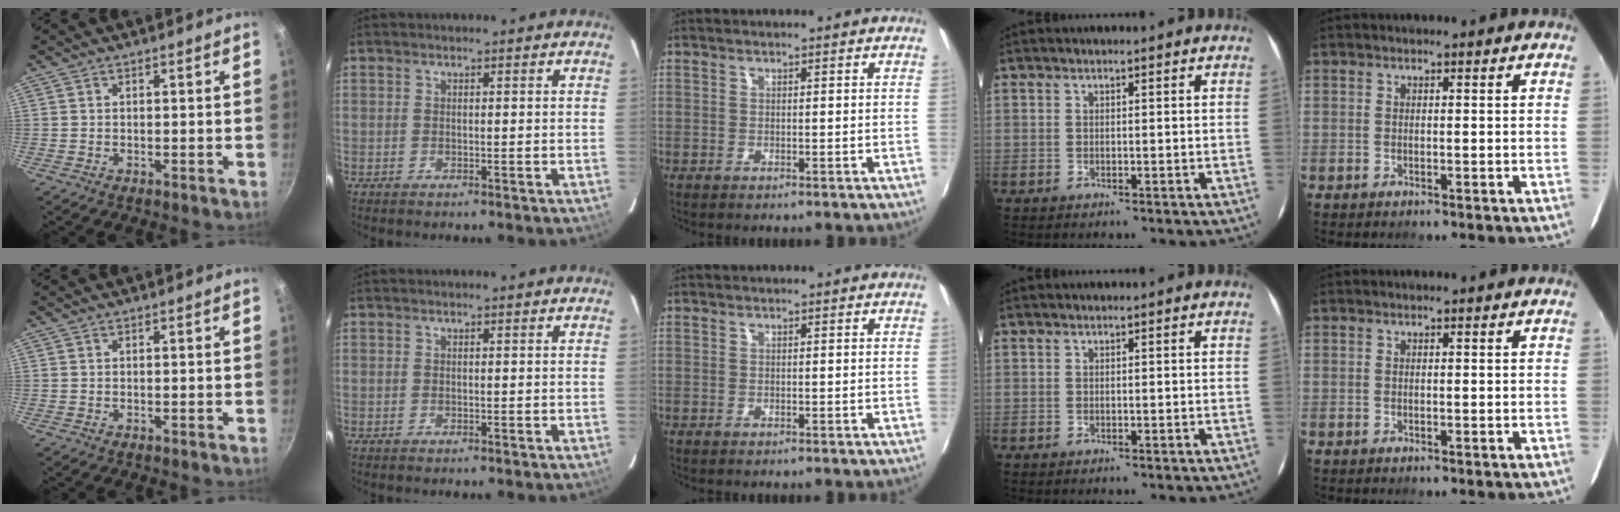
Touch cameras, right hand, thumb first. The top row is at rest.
{}